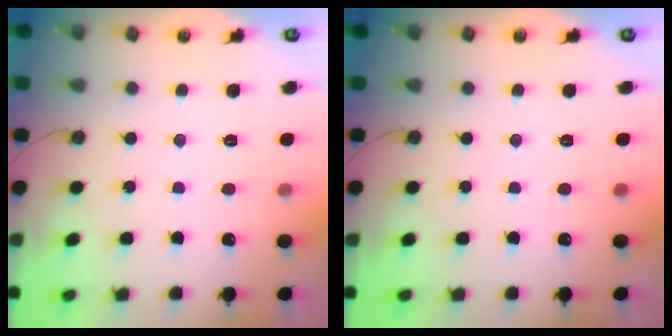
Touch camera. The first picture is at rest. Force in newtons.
{"total": 0.0}